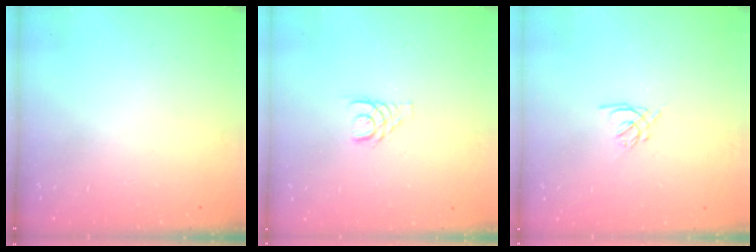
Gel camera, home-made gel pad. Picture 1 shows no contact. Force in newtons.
{"total": 3.6, "press": 3.6, "slide": 0.3}
{"total": 1.6, "press": 1.5, "slide": 0.5}